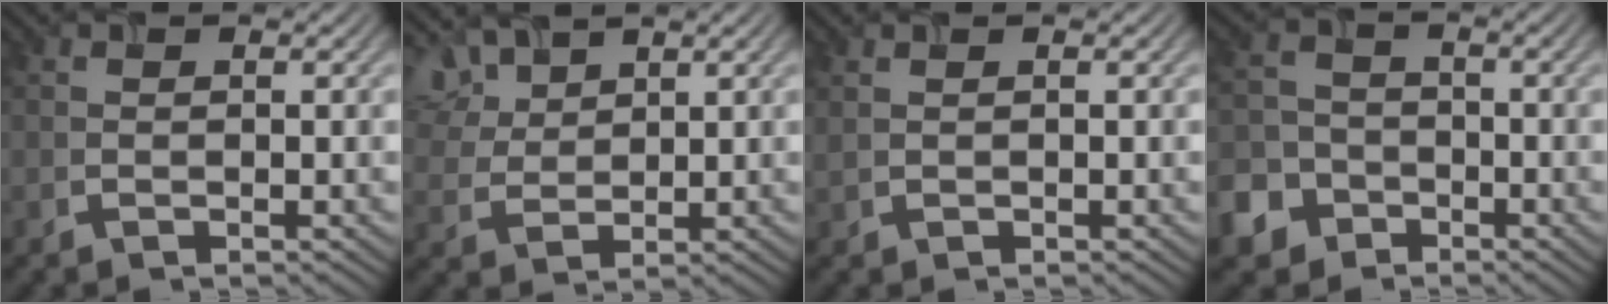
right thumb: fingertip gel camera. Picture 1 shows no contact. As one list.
[{"total": 5.8, "force": [4.3, 2.7, 2.7], "torque": [-0.072, 0.011, 0.090]}, {"total": 0.6, "force": [0.5, 0.1, 0.4], "torque": [-0.015, 0.002, 0.011]}, {"total": 6.2, "force": [-3.7, 4.5, 1.9], "torque": [-0.056, -0.008, -0.084]}]